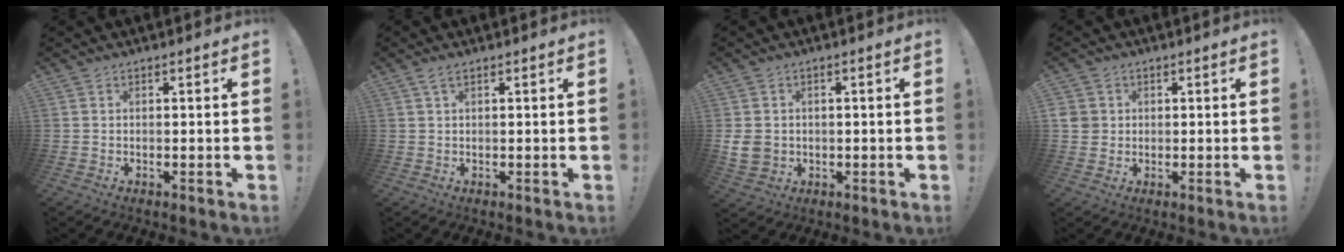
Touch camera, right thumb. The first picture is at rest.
{"total": 1.8, "force": [0.9, 0.4, 1.5], "torque": [-0.032, 0.001, 0.017]}
{"total": 6.3, "force": [0.1, 5.4, 3.3], "torque": [-0.070, 0.002, 0.008]}
{"total": 3.6, "force": [0.8, 3.4, 0.7], "torque": [-0.013, 0.001, 0.017]}